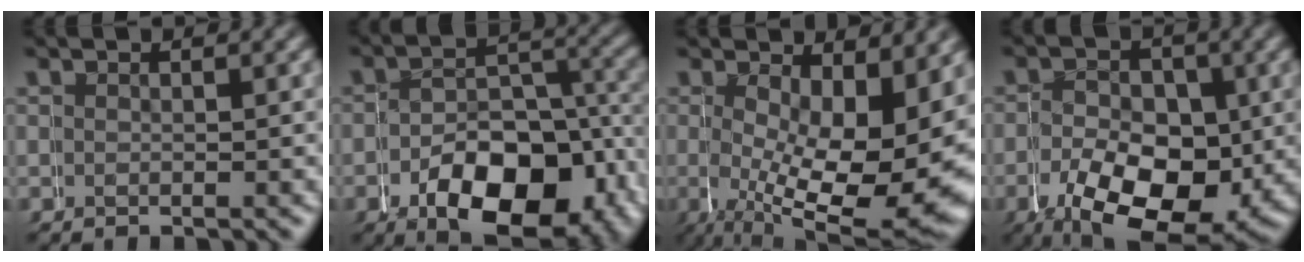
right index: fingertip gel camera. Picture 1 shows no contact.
{"total": 10.4, "force": [-4.3, 5.9, 7.4], "torque": [-0.104, -0.036, -0.054]}
{"total": 12.2, "force": [-0.1, 5.4, 11.0], "torque": [-0.167, -0.047, 0.027]}
{"total": 10.1, "force": [-3.0, 6.3, 7.3], "torque": [-0.128, -0.052, -0.026]}